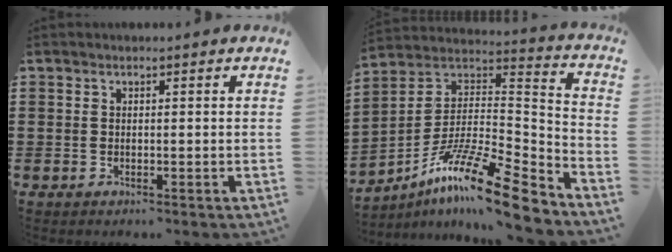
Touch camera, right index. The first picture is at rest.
{"total": 14.5, "force": [-10.3, 2.2, 10.0], "torque": [-0.181, 0.017, -0.193]}